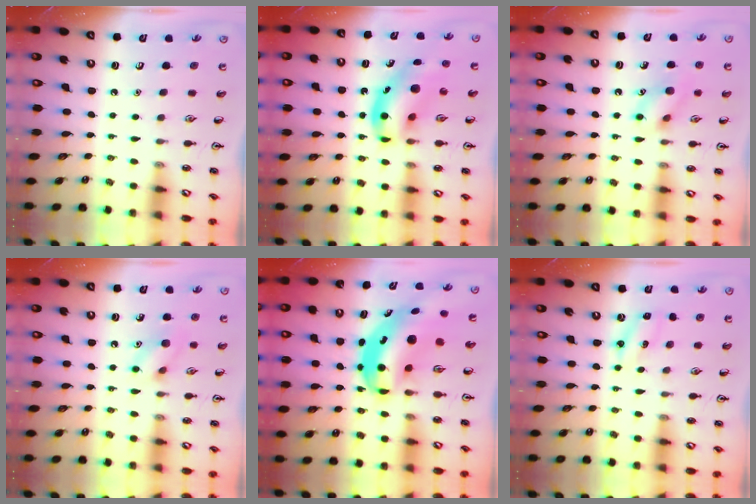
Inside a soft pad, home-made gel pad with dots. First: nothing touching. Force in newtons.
{"total": 11.5, "press": 11.0, "slide": 3.1}
{"total": 9.3, "press": 9.3, "slide": 0.5}
{"total": 8.1, "press": 8.0, "slide": 0.7}
{"total": 9.2, "press": 8.8, "slide": 2.5}
{"total": 3.6, "press": 3.5, "slide": 1.1}